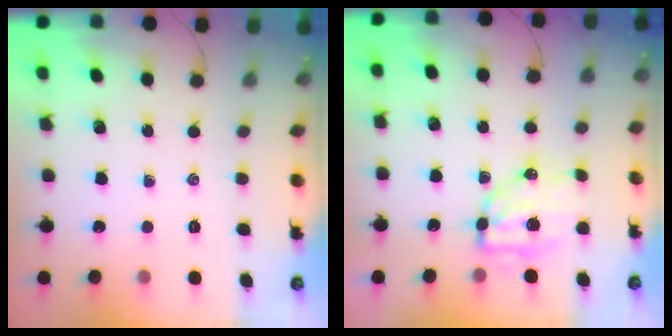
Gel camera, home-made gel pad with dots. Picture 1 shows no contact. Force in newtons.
{"total": 8.1, "press": 8.0, "slide": 1.6}